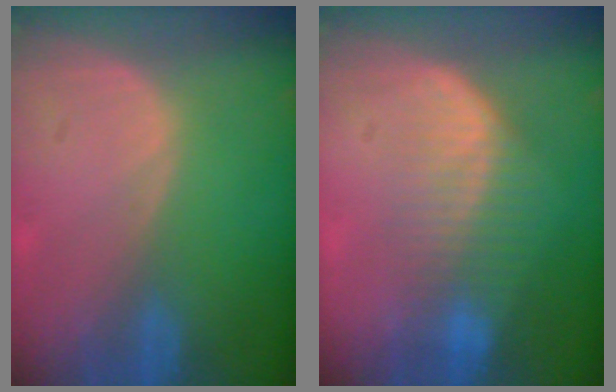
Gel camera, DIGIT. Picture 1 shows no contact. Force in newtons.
{"total": 7.1, "press": 6.5, "slide": 2.8}